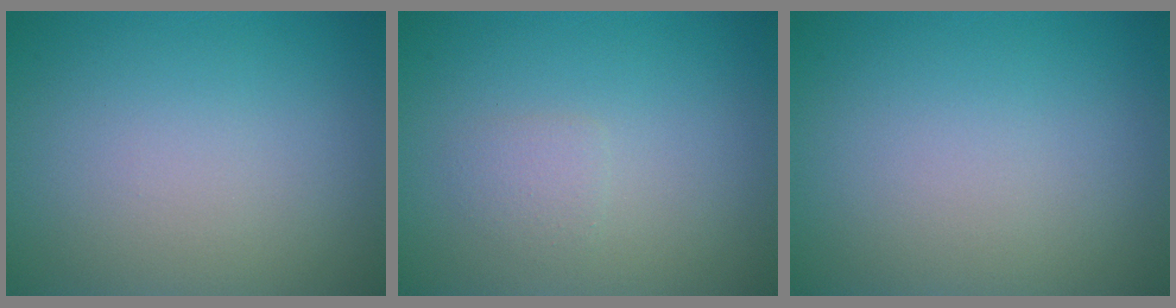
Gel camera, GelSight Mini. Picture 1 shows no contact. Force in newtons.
{"total": 1.1, "press": 1.1, "slide": 0.0}
{"total": 0.0}